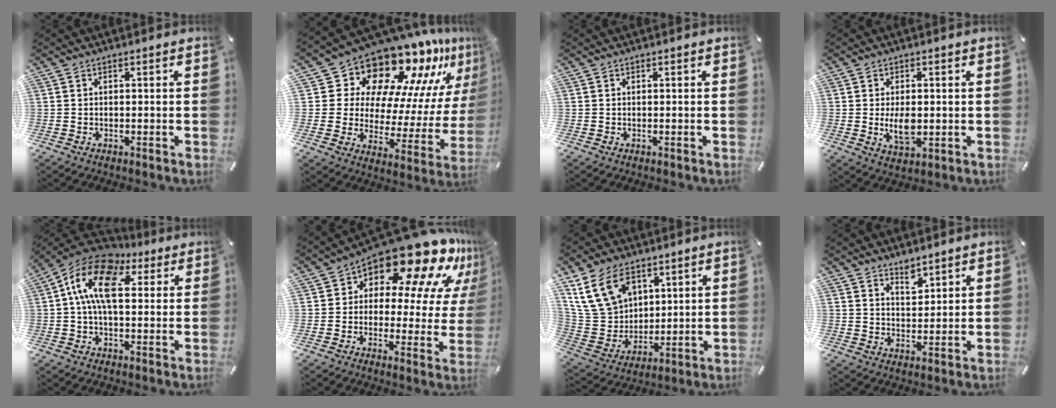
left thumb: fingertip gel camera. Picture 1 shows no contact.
{"total": 18.6, "force": [15.4, 8.7, 5.7], "torque": [-0.087, -0.151, 0.263]}
{"total": 0.0}
{"total": 6.3, "force": [-0.3, 3.7, 5.1], "torque": [-0.102, -0.011, -0.012]}
{"total": 14.1, "force": [3.7, 8.4, 10.7], "torque": [-0.220, 0.002, 0.063]}
{"total": 17.2, "force": [12.4, 7.2, 9.5], "torque": [-0.136, -0.109, 0.208]}
{"total": 15.3, "force": [8.0, 10.8, 7.3], "torque": [-0.169, -0.024, 0.157]}
{"total": 4.3, "force": [3.6, 2.2, 0.7], "torque": [0.002, -0.024, 0.065]}